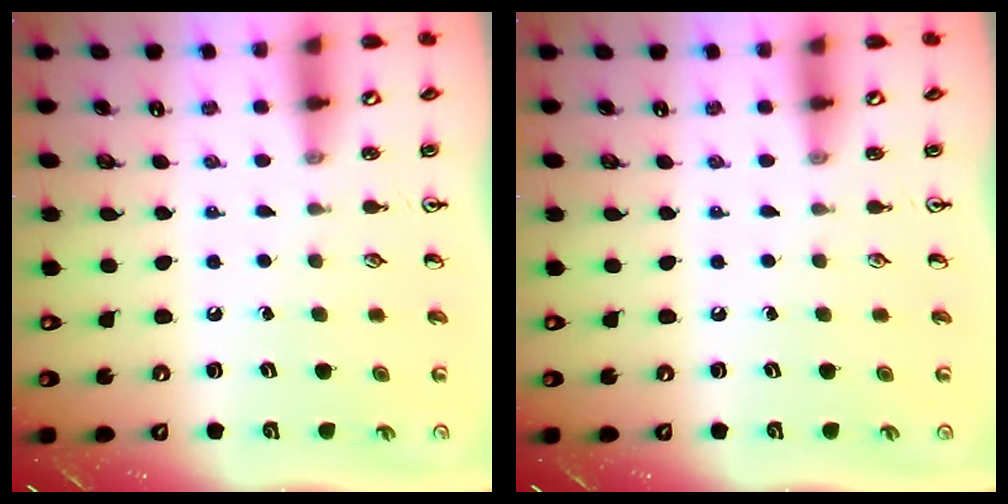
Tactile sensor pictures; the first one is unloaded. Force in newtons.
{"total": 0.0}